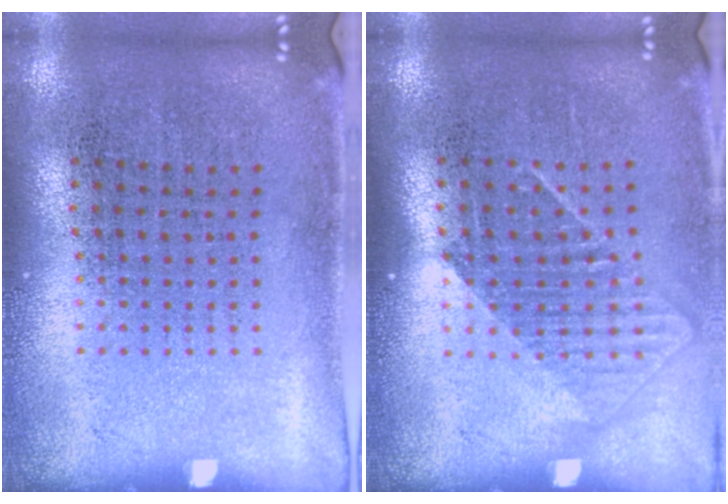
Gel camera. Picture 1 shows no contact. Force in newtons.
{"total": 1.3, "press": 0.9, "slide": 0.8}